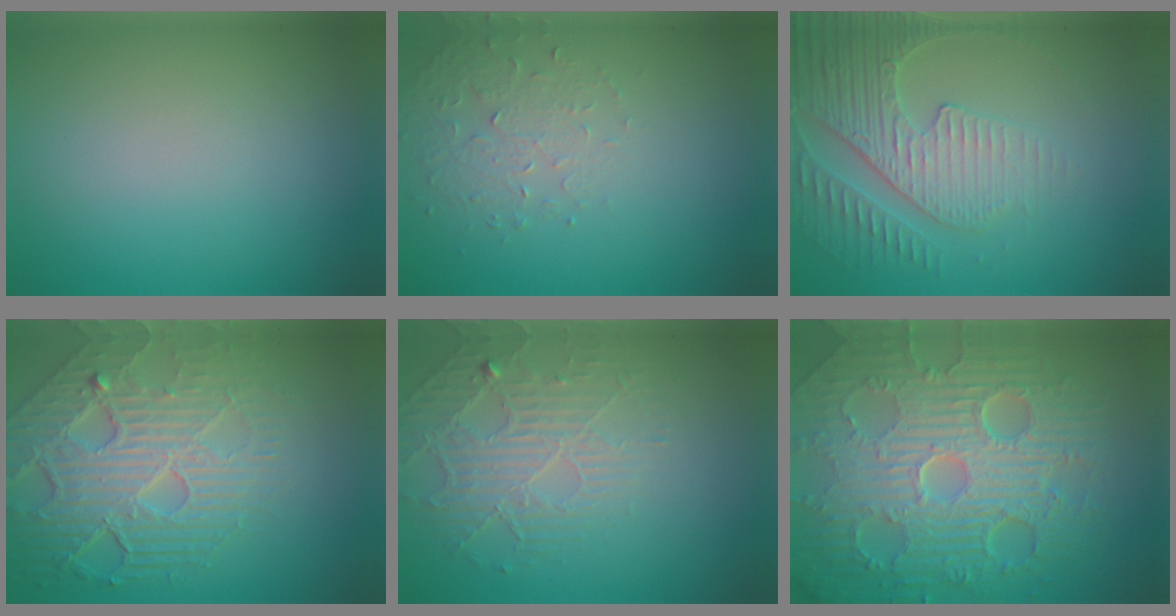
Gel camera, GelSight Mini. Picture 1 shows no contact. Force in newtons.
{"total": 1.6, "press": 1.1, "slide": 1.2}
{"total": 4.3, "press": 4.3, "slide": 0.4}
{"total": 8.4, "press": 5.7, "slide": 6.2}
{"total": 2.6, "press": 2.0, "slide": 1.7}
{"total": 11.6, "press": 7.5, "slide": 8.9}